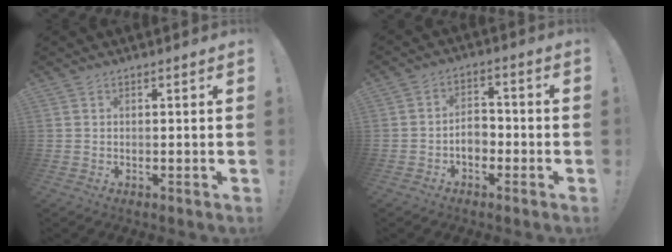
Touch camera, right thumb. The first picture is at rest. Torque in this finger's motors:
{"motor_torque": [0.94, 1.02, 0.54, -0.63, 0.00]}